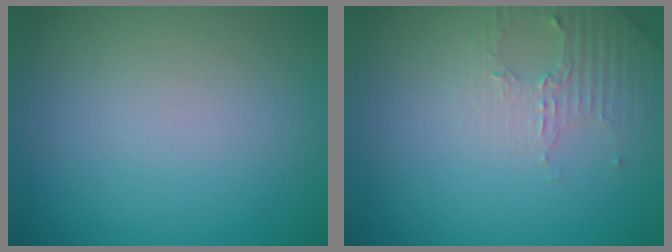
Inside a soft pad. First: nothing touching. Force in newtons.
{"total": 2.6, "press": 2.5, "slide": 0.7}